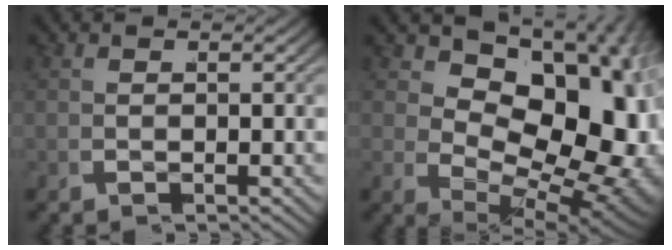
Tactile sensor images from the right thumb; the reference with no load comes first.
{"total": 17.4, "force": [0.8, 11.1, 13.4], "torque": [-0.207, -0.048, 0.042]}